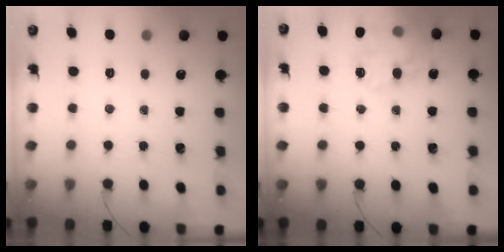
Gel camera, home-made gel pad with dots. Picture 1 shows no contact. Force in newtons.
{"total": 17.1, "press": 16.9, "slide": 2.7}